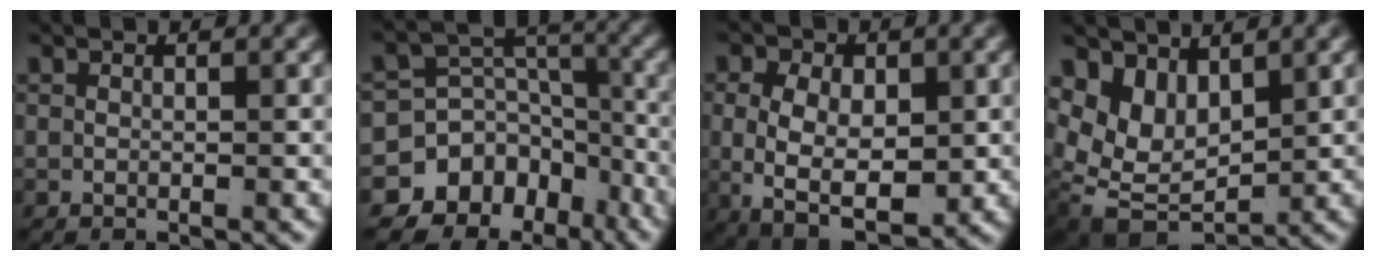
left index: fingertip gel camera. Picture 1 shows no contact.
{"total": 15.6, "force": [-6.4, 12.8, 6.3], "torque": [-0.117, -0.061, -0.094]}
{"total": 10.0, "force": [-2.7, 7.3, 6.3], "torque": [-0.124, -0.048, -0.027]}
{"total": 11.5, "force": [-2.5, 9.2, 6.4], "torque": [-0.138, -0.060, -0.023]}